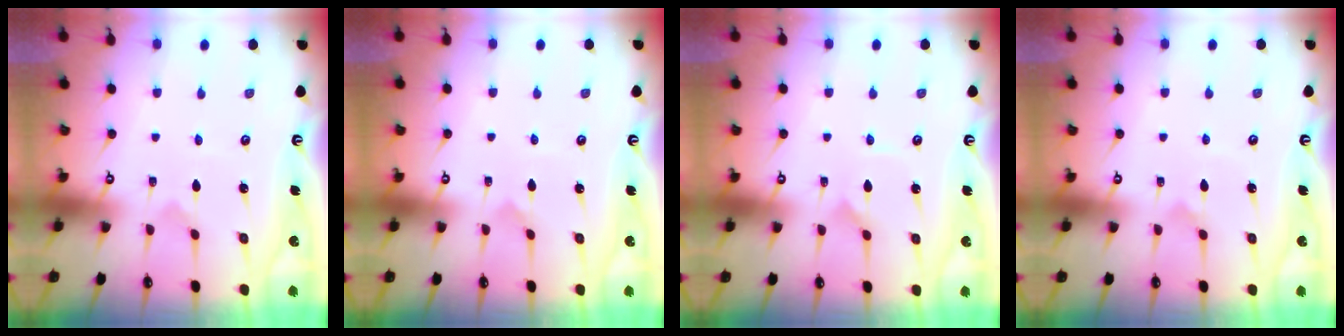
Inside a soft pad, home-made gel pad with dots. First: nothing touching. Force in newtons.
{"total": 0.6, "press": 0.6, "slide": 0.0}
{"total": 1.4, "press": 1.4, "slide": 0.2}
{"total": 2.9, "press": 2.9, "slide": 0.1}